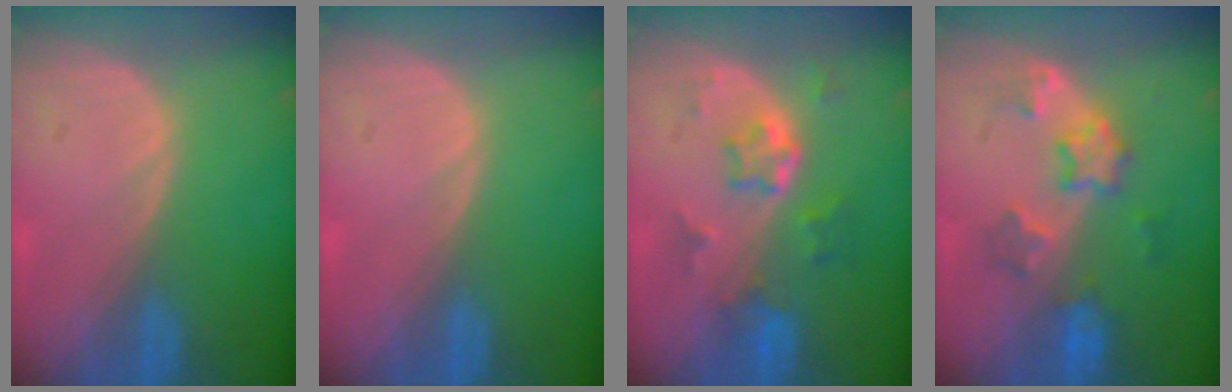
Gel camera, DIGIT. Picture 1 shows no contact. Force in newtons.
{"total": 0.0}
{"total": 5.8, "press": 5.2, "slide": 2.5}
{"total": 5.7, "press": 5.6, "slide": 1.1}